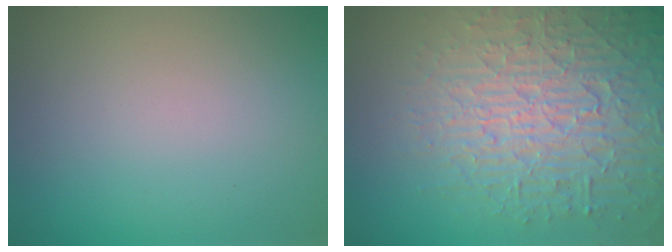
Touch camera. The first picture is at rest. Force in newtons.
{"total": 7.1, "press": 6.8, "slide": 1.8}